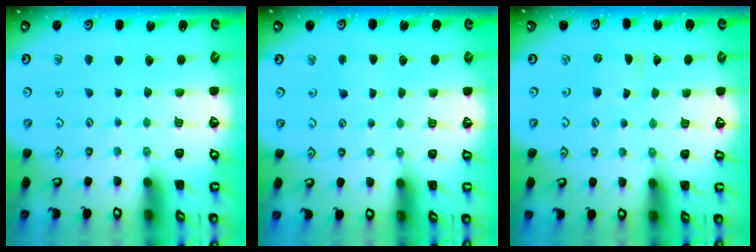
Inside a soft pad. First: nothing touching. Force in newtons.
{"total": 2.5, "press": 2.5, "slide": 0.3}
{"total": 0.0}